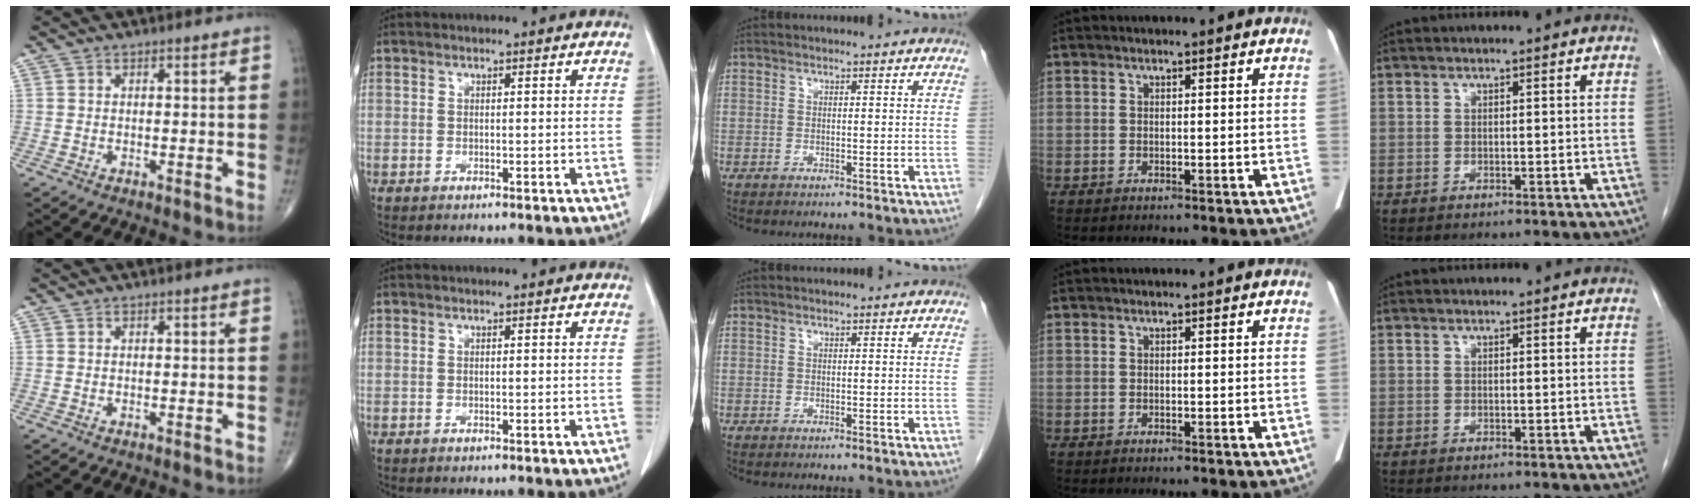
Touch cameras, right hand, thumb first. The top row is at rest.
{}